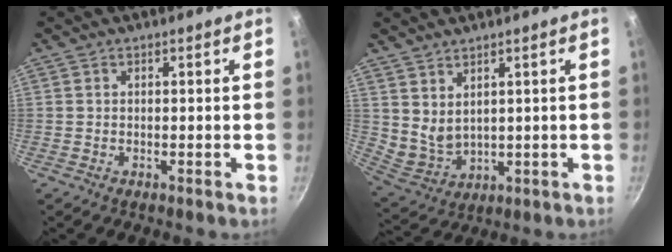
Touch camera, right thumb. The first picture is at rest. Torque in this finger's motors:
{"motor_torque": [-0.32, -0.30, -0.47, 0.36, 0.07]}